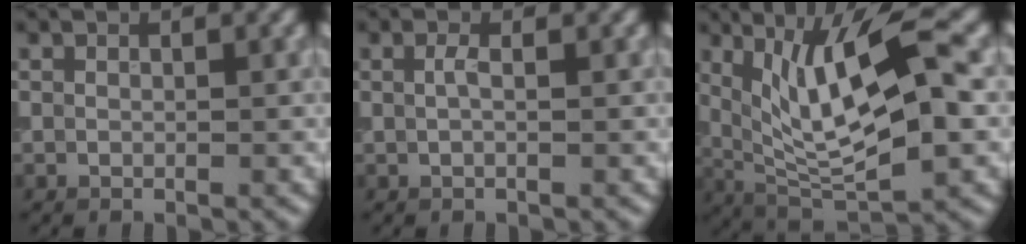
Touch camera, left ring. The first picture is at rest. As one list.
[{"total": 0.8, "force": [0.2, 0.2, 0.8], "torque": [-0.018, 0.001, 0.002]}, {"total": 10.7, "force": [2.4, 3.1, 9.9], "torque": [-0.170, -0.002, 0.047]}]